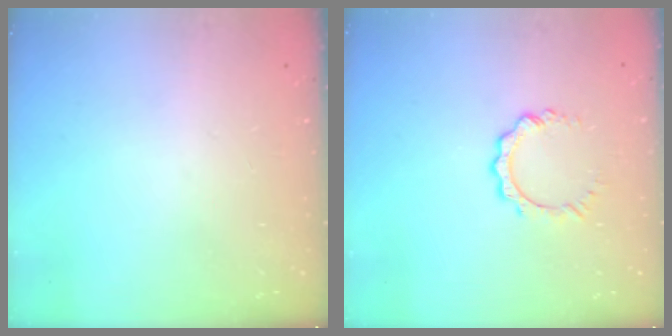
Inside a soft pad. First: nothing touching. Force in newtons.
{"total": 5.9, "press": 5.9, "slide": 0.5}